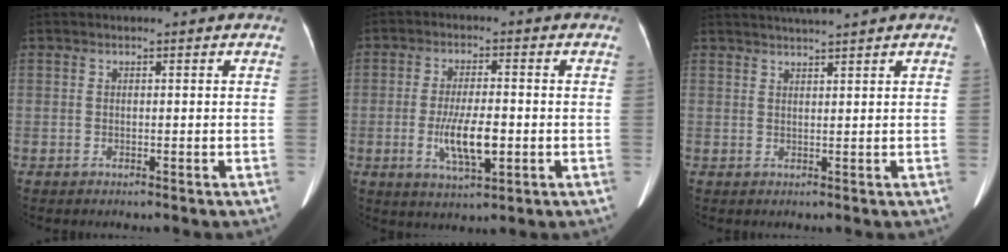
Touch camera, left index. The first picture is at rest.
{"total": 7.8, "force": [-1.7, 2.1, 7.3], "torque": [-0.140, -0.007, -0.027]}
{"total": 3.7, "force": [3.3, -1.1, 1.3], "torque": [-0.016, 0.015, 0.056]}